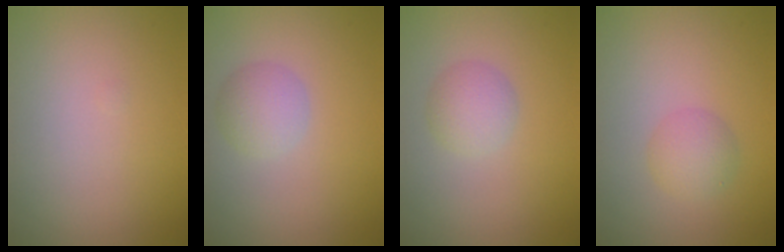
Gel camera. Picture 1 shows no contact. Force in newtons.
{"total": 2.3, "press": 2.3, "slide": 0.0}
{"total": 2.3, "press": 2.3, "slide": 0.1}
{"total": 2.2, "press": 2.2, "slide": 0.1}